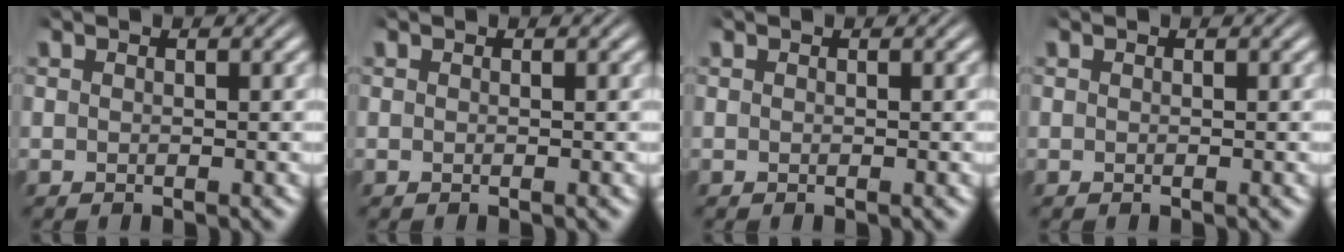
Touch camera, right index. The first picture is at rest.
{"total": 0.0}
{"total": 0.0}
{"total": 0.0}